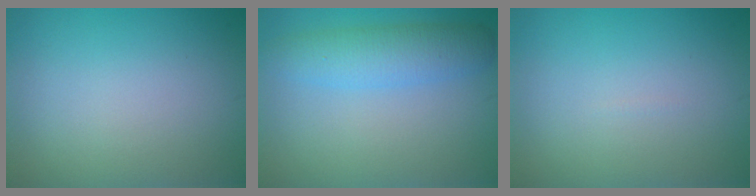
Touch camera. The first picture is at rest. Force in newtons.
{"total": 3.9, "press": 3.9, "slide": 0.1}
{"total": 0.0}